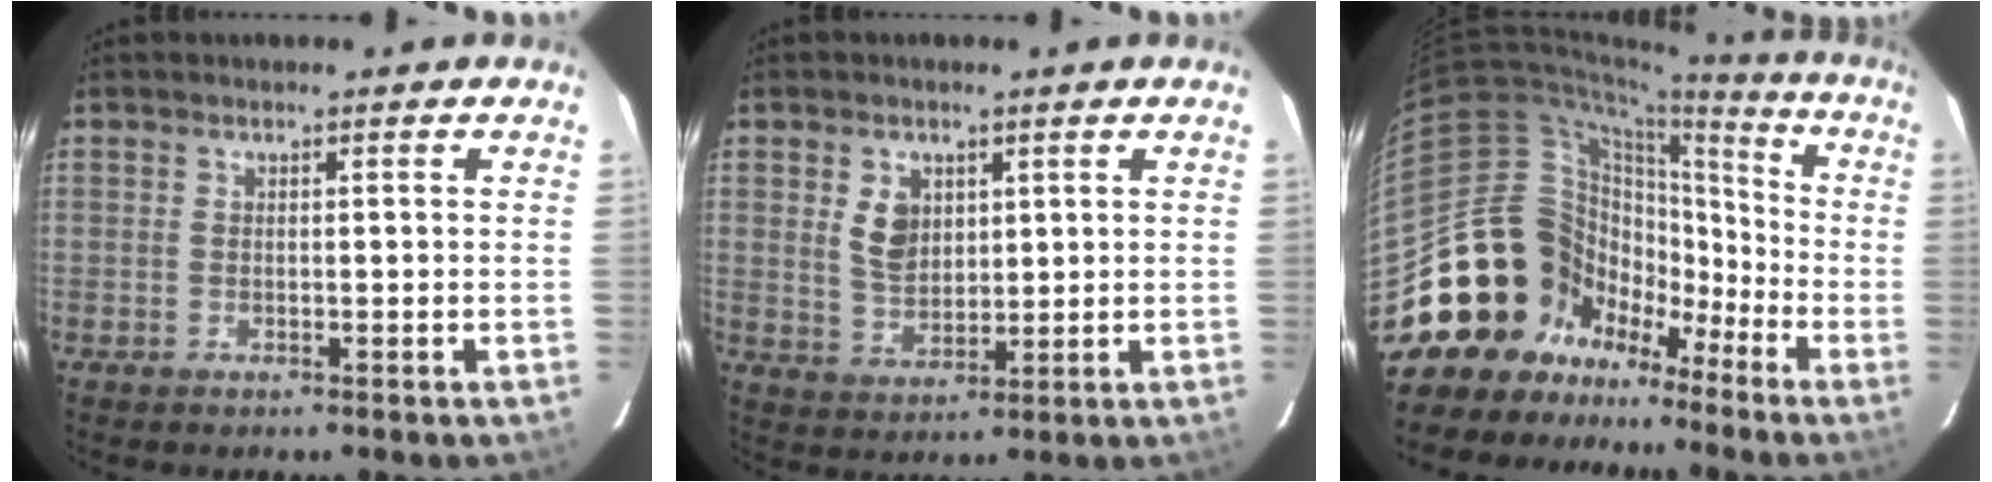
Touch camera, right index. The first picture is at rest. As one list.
[{"total": 5.8, "force": [2.0, 4.0, 3.7], "torque": [-0.068, 0.003, 0.045]}, {"total": 22.7, "force": [-11.7, 18.1, 7.4], "torque": [-0.168, 0.073, -0.187]}]